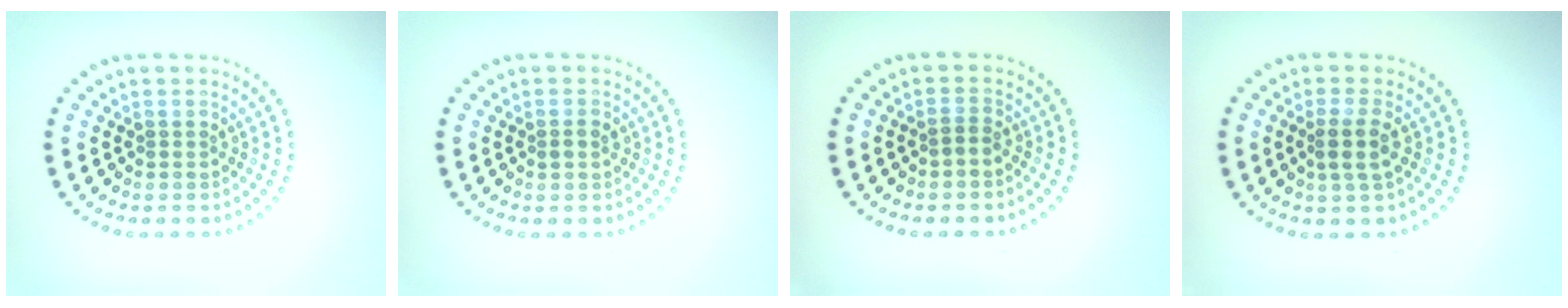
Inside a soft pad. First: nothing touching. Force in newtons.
{"total": 1.0, "press": 1.0, "slide": 0.1}
{"total": 0.9, "press": 0.7, "slide": 0.6}
{"total": 2.2, "press": 1.9, "slide": 1.1}